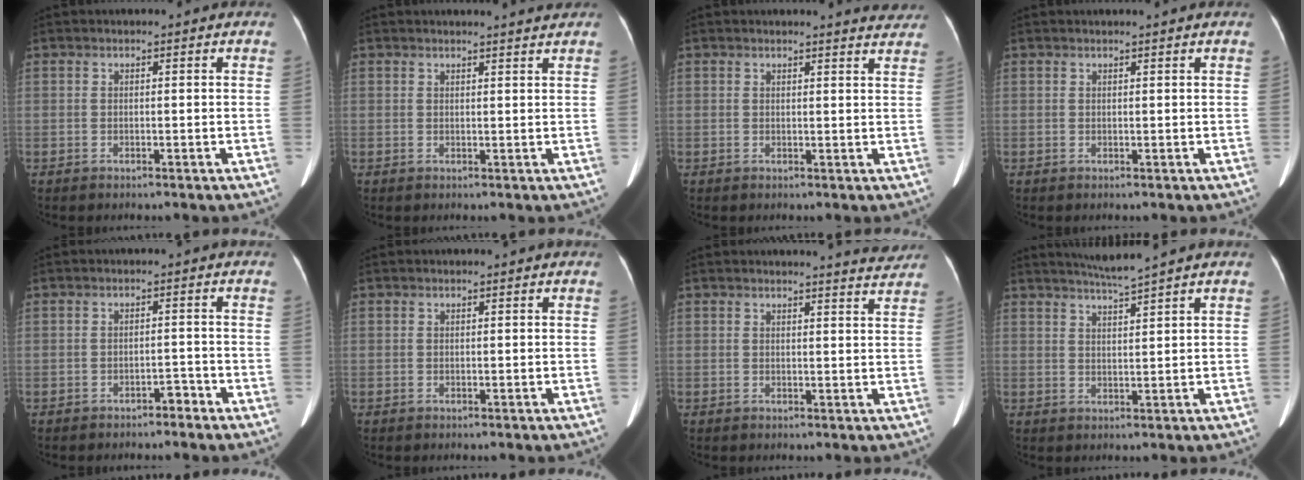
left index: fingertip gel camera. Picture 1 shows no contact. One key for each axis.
{"total": 2.5, "fx": 2.4, "fy": -0.6, "fz": 0.5, "tx": -0.010, "ty": -0.005, "tz": 0.026}
{"total": 4.0, "fx": 4.0, "fy": 0.1, "fz": 0.7, "tx": -0.010, "ty": -0.016, "tz": 0.025}
{"total": 1.5, "fx": 1.4, "fy": -0.2, "fz": 0.6, "tx": -0.011, "ty": 0.011, "tz": 0.020}
{"total": 2.0, "fx": -1.7, "fy": 0.7, "fz": 0.8, "tx": -0.012, "ty": 0.001, "tz": -0.023}
{"total": 0.0}
{"total": 3.6, "fx": 3.5, "fy": -0.5, "fz": 0.4, "tx": -0.010, "ty": -0.017, "tz": 0.028}
{"total": 3.6, "fx": 3.1, "fy": -1.5, "fz": 1.3, "tx": -0.027, "ty": -0.009, "tz": 0.064}